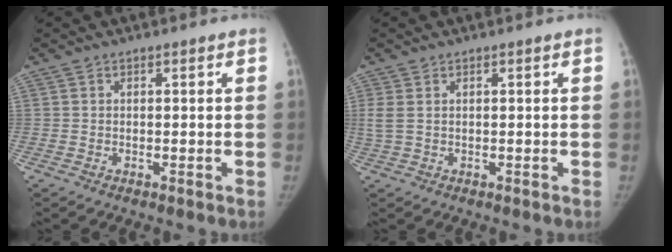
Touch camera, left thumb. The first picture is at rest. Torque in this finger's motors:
{"motor_torque": [0.14, 0.02, 0.71, -0.13, 0.20]}